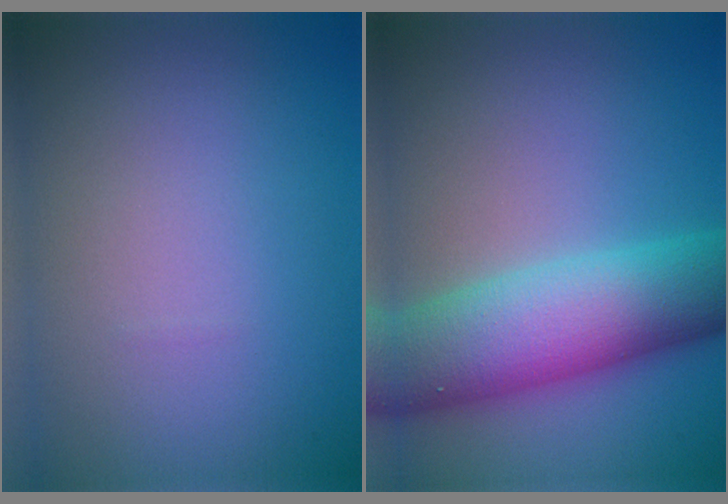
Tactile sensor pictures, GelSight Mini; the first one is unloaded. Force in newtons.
{"total": 10.4, "press": 10.4, "slide": 0.2}